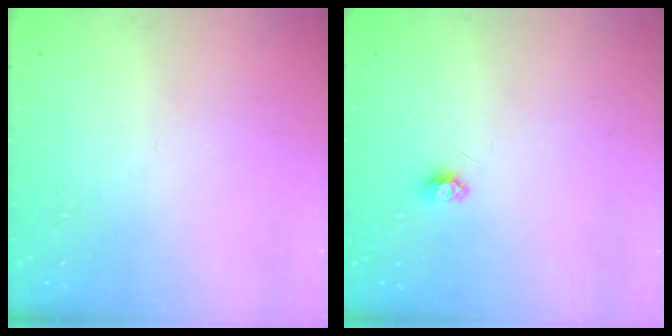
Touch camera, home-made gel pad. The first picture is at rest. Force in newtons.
{"total": 3.5, "press": 3.5, "slide": 0.5}